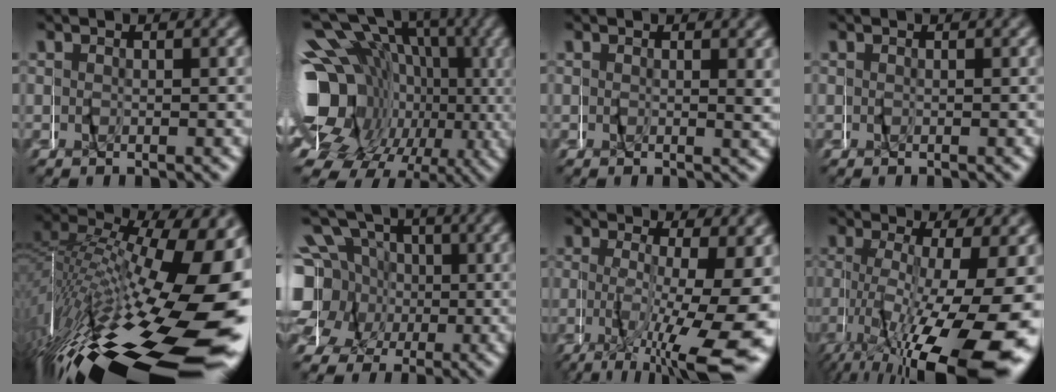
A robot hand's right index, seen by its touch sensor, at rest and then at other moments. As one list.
[{"total": 15.2, "force": [-0.6, 12.3, 8.9], "torque": [-0.154, -0.026, -0.006]}, {"total": 0.7, "force": [0.5, -0.1, 0.5], "torque": [0.000, 0.000, 0.008]}, {"total": 0.0}, {"total": 22.9, "force": [-6.5, 10.9, 19.1], "torque": [-0.273, -0.041, -0.066]}, {"total": 11.2, "force": [0.3, 10.2, 4.7], "torque": [-0.100, -0.011, -0.007]}, {"total": 8.4, "force": [-2.5, 2.2, 7.7], "torque": [-0.100, -0.013, -0.030]}, {"total": 12.4, "force": [-3.4, 4.4, 11.1], "torque": [-0.157, -0.019, -0.035]}]